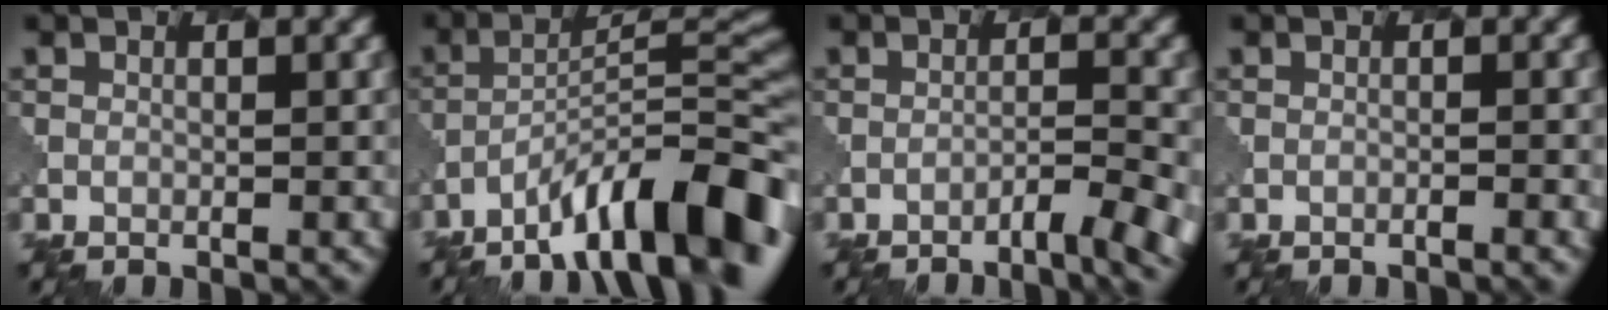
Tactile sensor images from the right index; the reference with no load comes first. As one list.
[{"total": 12.5, "force": [-8.2, 3.2, 8.9], "torque": [-0.129, 0.014, -0.137]}, {"total": 4.6, "force": [-3.0, 1.0, 3.3], "torque": [-0.040, 0.005, -0.043]}, {"total": 0.8, "force": [-0.4, 0.2, 0.6], "torque": [-0.002, -0.002, -0.012]}]